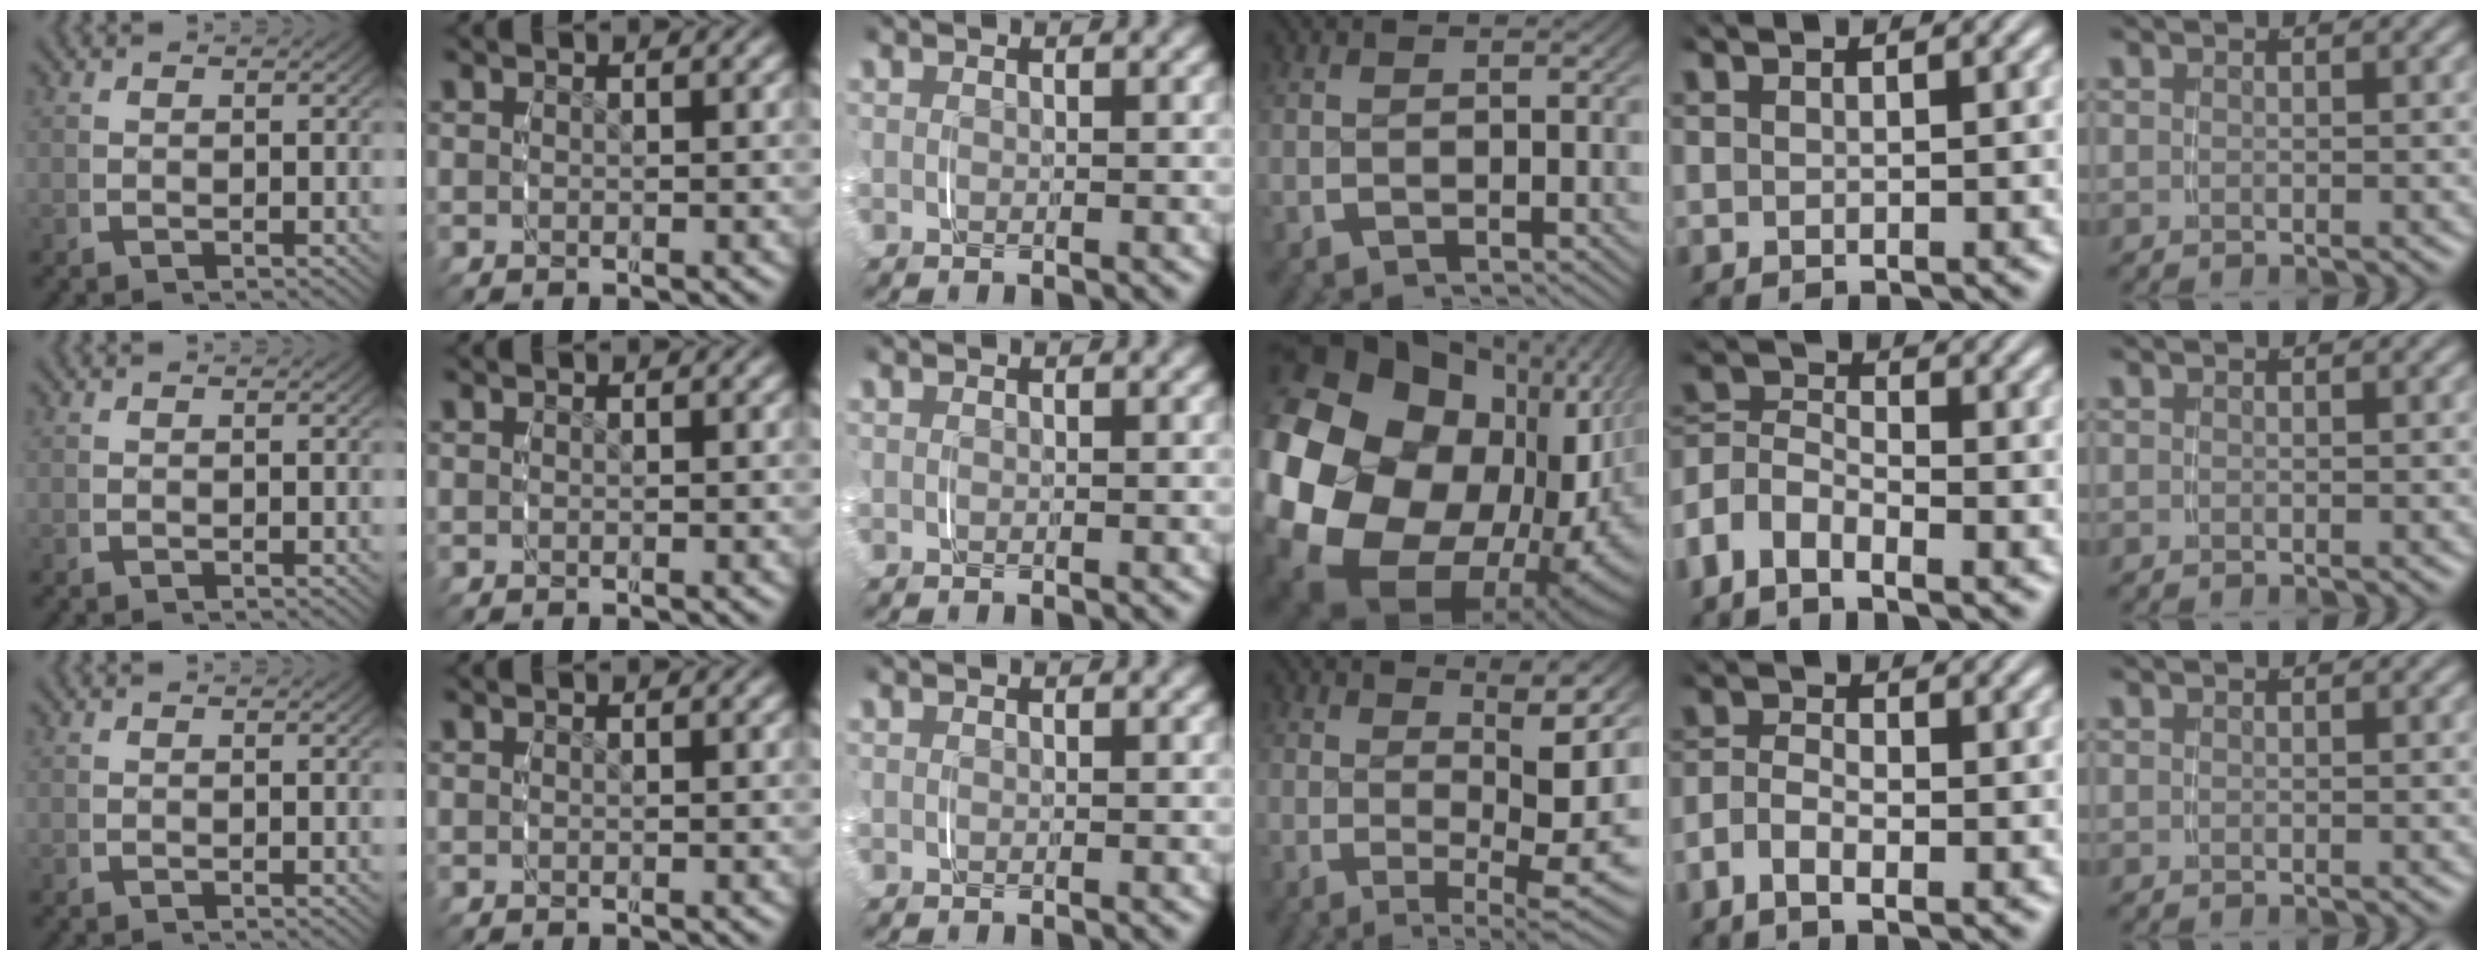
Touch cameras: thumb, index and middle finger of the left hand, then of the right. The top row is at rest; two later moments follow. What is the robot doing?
{"motion": "grasp_and_lifting", "object": "jacket"}